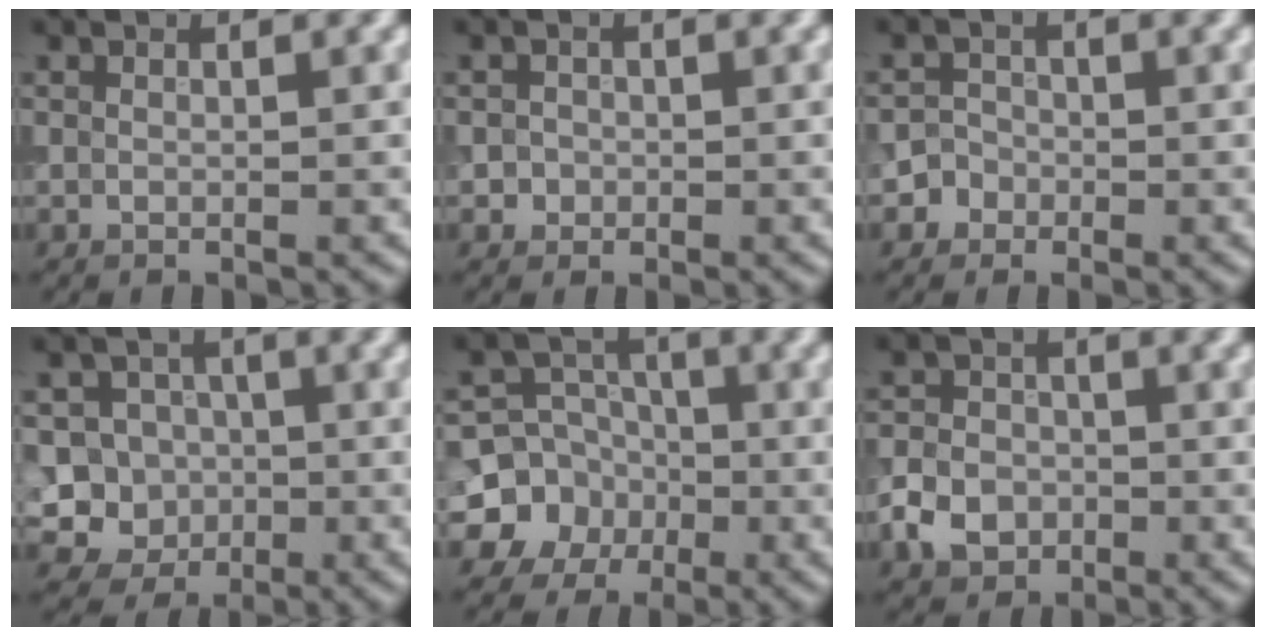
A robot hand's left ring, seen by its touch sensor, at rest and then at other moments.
{"total": 1.2, "force": [-0.2, 1.1, 0.1], "torque": [0.013, -0.001, -0.005]}
{"total": 2.3, "force": [-1.1, 2.0, 0.1], "torque": [0.030, 0.004, -0.022]}
{"total": 7.6, "force": [-1.4, 7.2, 2.0], "torque": [-0.021, 0.022, -0.060]}
{"total": 8.7, "force": [-2.7, 8.1, 1.6], "torque": [-0.022, -0.007, -0.067]}
{"total": 4.1, "force": [-1.6, 3.3, 1.8], "torque": [-0.032, 0.000, -0.039]}